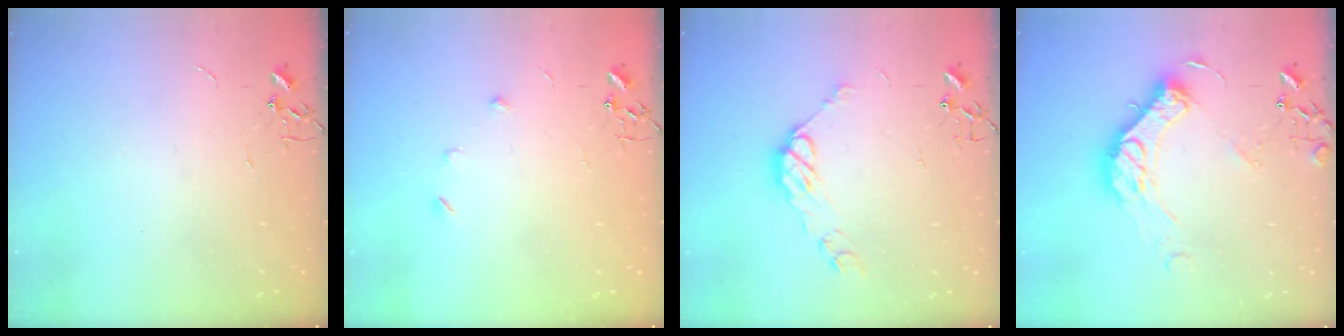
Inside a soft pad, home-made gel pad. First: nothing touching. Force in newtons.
{"total": 5.7, "press": 5.7, "slide": 0.7}
{"total": 9.6, "press": 9.6, "slide": 0.6}
{"total": 14.6, "press": 14.5, "slide": 1.3}